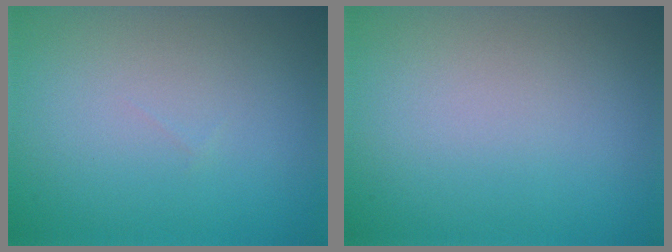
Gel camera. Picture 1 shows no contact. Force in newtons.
{"total": 0.0}